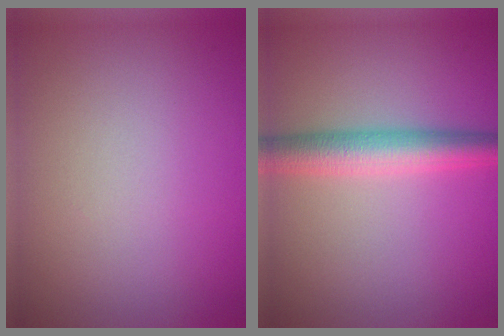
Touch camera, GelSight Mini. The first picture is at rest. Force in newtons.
{"total": 4.5, "press": 4.5, "slide": 0.1}